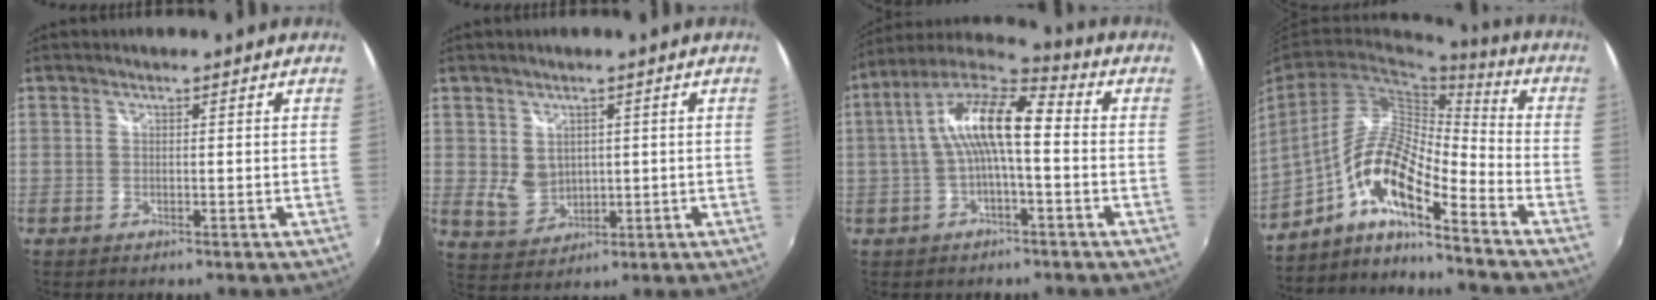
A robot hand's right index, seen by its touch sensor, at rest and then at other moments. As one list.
[{"total": 5.1, "force": [1.1, 4.3, 2.6], "torque": [-0.047, -0.002, 0.034]}, {"total": 12.5, "force": [-0.1, 3.6, 11.9], "torque": [-0.229, 0.026, -0.010]}, {"total": 12.7, "force": [-7.4, 2.5, 10.0], "torque": [-0.186, -0.001, -0.148]}]